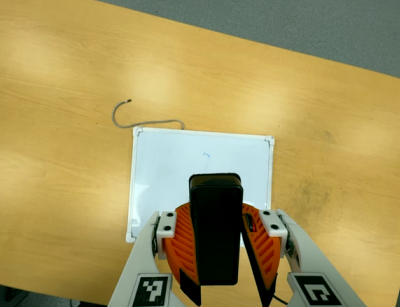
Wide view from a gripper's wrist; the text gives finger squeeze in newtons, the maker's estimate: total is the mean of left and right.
{"total": 10.1, "left": 9.7, "right": 10.5}